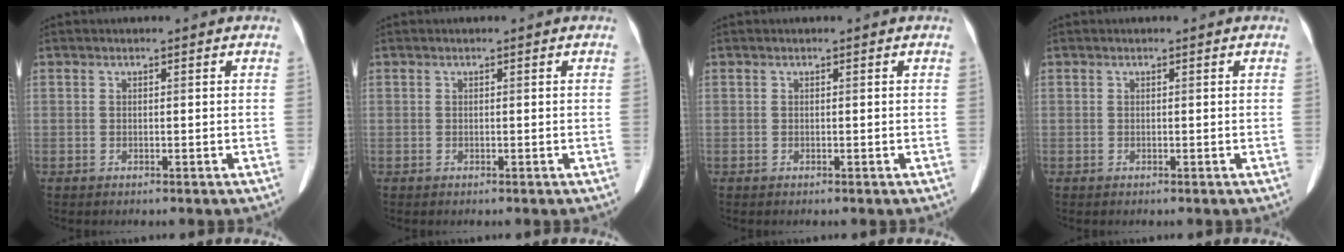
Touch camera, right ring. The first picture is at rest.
{"total": 0.0}
{"total": 0.0}
{"total": 0.0}